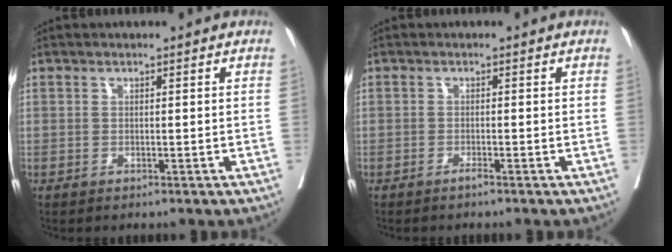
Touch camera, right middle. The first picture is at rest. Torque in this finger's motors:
{"motor_torque": [-0.09, -1.24, -0.13, -0.01]}